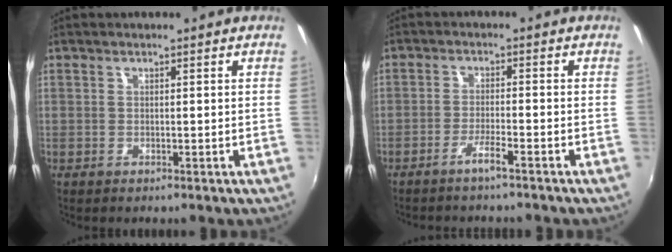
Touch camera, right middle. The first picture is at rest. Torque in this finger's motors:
{"motor_torque": [1.06, -1.08, 0.11, 0.07]}